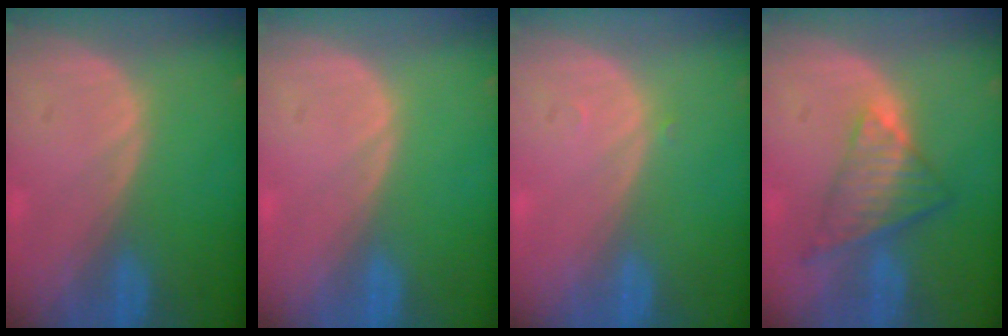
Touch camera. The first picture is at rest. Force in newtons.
{"total": 0.0}
{"total": 0.5, "press": 0.4, "slide": 0.3}
{"total": 7.6, "press": 6.2, "slide": 4.3}